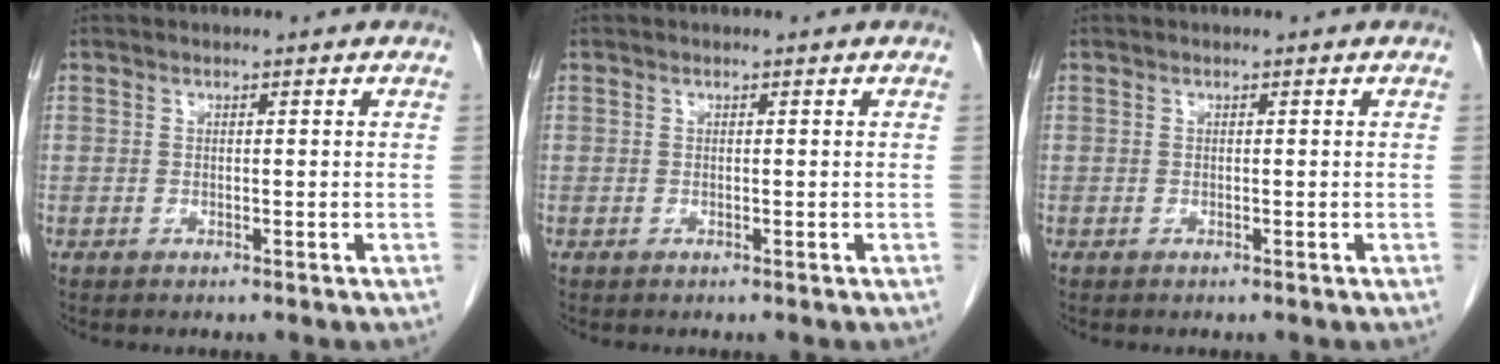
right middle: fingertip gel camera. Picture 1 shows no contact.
{"total": 0.0}
{"total": 0.0}